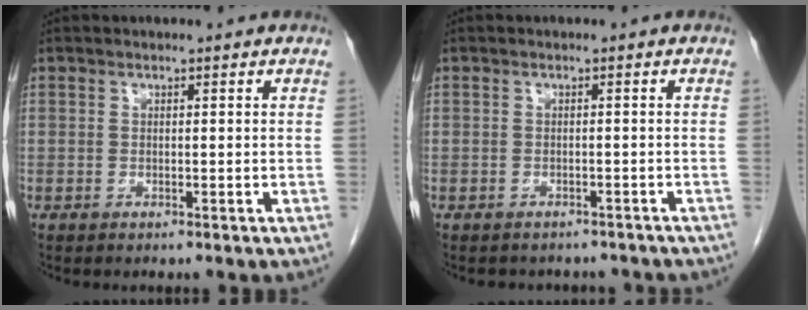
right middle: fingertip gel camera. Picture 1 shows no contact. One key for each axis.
{"total": 6.1, "fx": -5.4, "fy": 2.5, "fz": 1.2, "tx": -0.018, "ty": 0.005, "tz": -0.055}